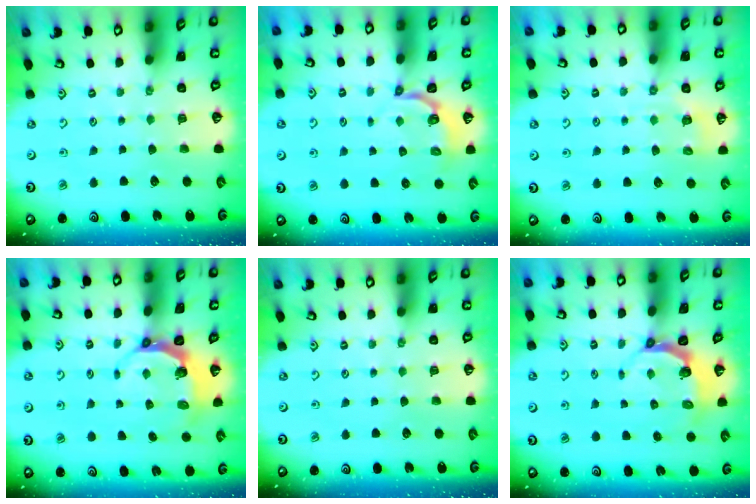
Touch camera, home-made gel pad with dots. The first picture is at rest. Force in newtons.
{"total": 3.4, "press": 2.5, "slide": 2.3}
{"total": 2.9, "press": 2.6, "slide": 1.2}
{"total": 5.8, "press": 4.8, "slide": 3.3}
{"total": 0.0}
{"total": 4.7, "press": 3.7, "slide": 2.8}